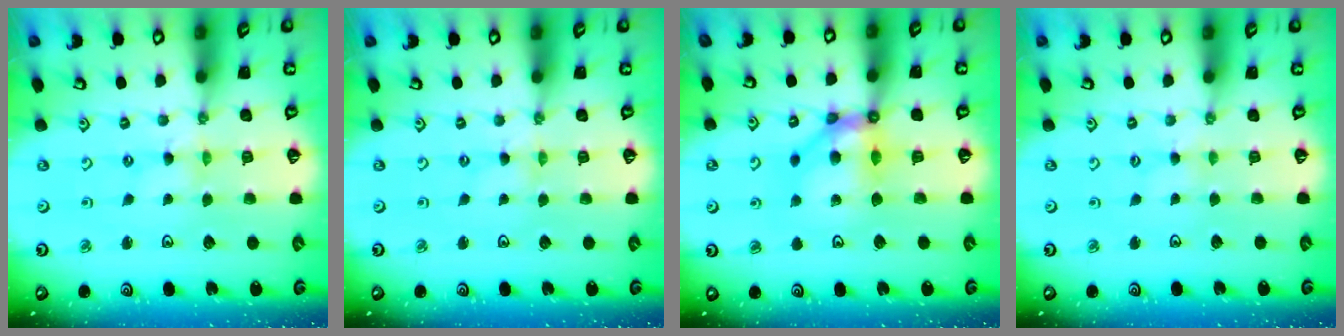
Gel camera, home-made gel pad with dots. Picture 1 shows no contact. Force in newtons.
{"total": 0.0}
{"total": 9.4, "press": 9.4, "slide": 1.1}
{"total": 1.6, "press": 1.5, "slide": 0.3}